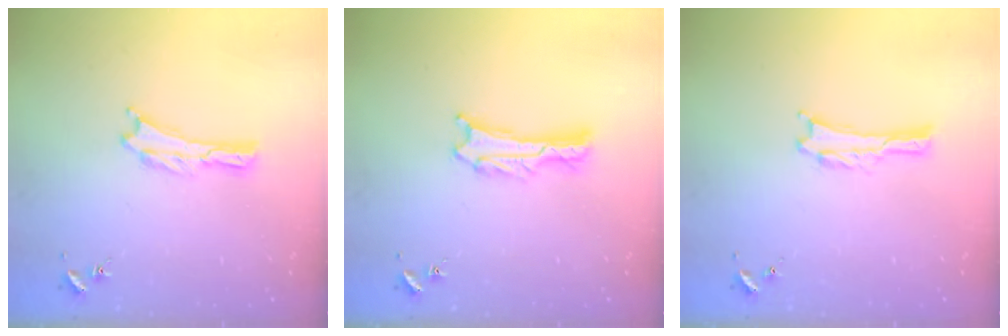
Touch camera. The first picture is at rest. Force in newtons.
{"total": 1.1, "press": 1.1, "slide": 0.2}
{"total": 0.6, "press": 0.6, "slide": 0.1}